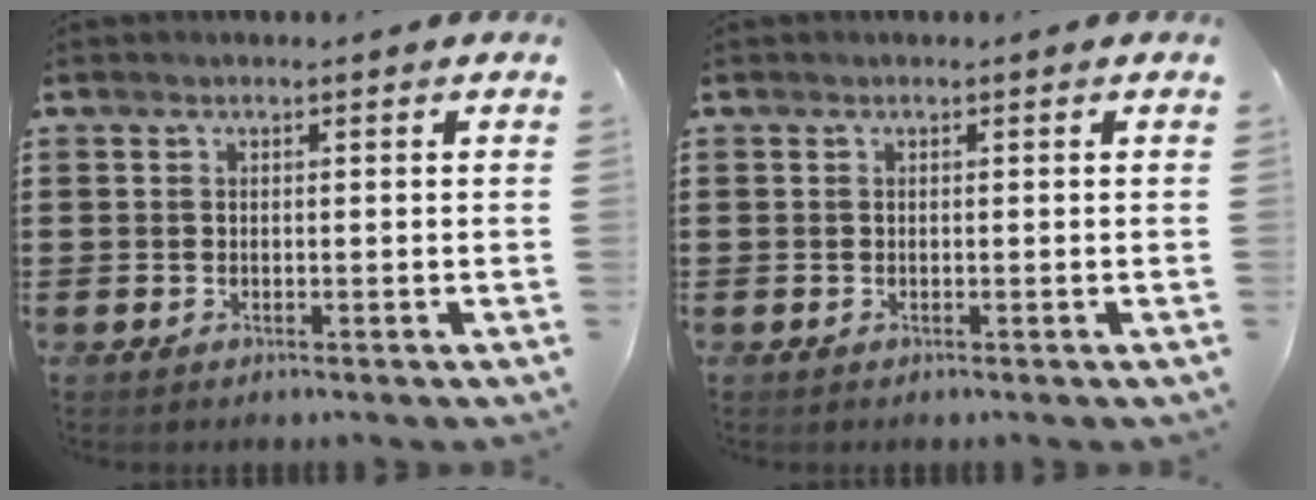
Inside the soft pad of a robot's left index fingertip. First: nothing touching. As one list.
[{"total": 0.0}]